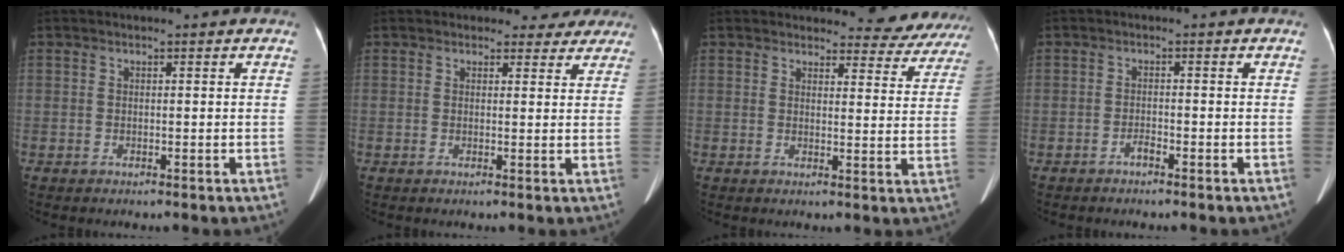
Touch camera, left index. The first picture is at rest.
{"total": 4.3, "force": [3.7, 2.2, 0.1], "torque": [0.015, -0.004, 0.029]}
{"total": 10.1, "force": [9.6, 2.9, 0.9], "torque": [0.023, -0.028, 0.084]}
{"total": 1.2, "force": [-1.0, 0.0, 0.5], "torque": [-0.012, -0.001, -0.016]}